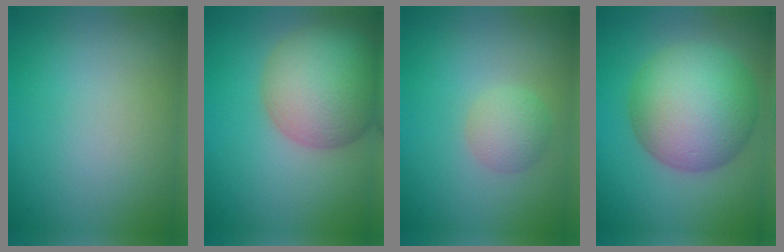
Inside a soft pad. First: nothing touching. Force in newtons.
{"total": 9.6, "press": 9.5, "slide": 0.6}
{"total": 2.3, "press": 2.3, "slide": 0.1}
{"total": 11.3, "press": 11.2, "slide": 0.4}